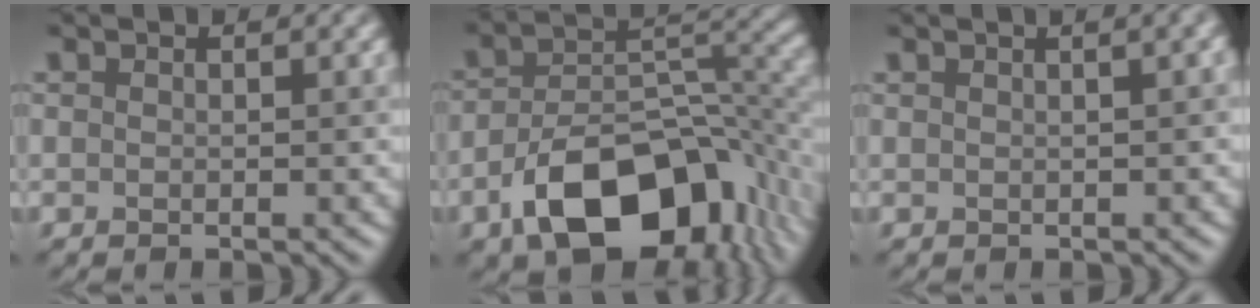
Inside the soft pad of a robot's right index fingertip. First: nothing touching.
{"total": 12.1, "force": [-5.7, 7.1, 8.0], "torque": [-0.128, -0.007, -0.091]}
{"total": 2.8, "force": [0.9, 1.0, 2.4], "torque": [-0.010, 0.011, 0.002]}